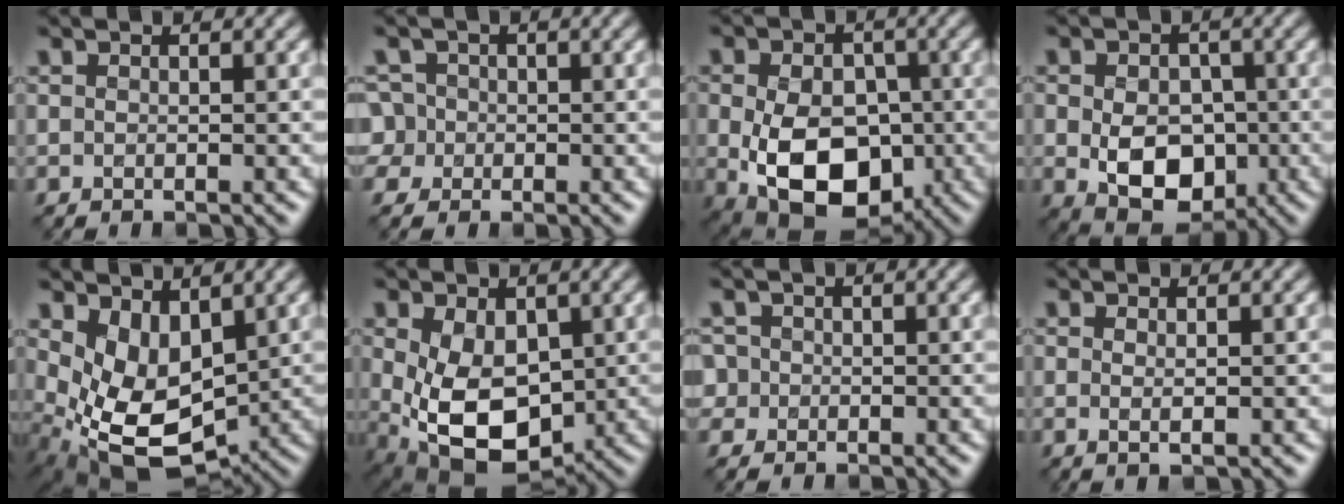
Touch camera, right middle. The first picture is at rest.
{"total": 3.8, "force": [-0.4, 3.6, 1.2], "torque": [-0.013, 0.027, -0.028]}
{"total": 10.6, "force": [-2.0, 7.3, 7.4], "torque": [-0.138, -0.033, -0.030]}
{"total": 7.1, "force": [-1.2, 5.0, 4.9], "torque": [-0.091, -0.016, -0.016]}
{"total": 7.5, "force": [0.6, 4.8, 5.7], "torque": [-0.119, -0.026, 0.024]}
{"total": 8.2, "force": [-0.6, 5.3, 6.2], "torque": [-0.130, -0.021, 0.002]}
{"total": 2.0, "force": [0.2, 2.0, 0.5], "torque": [0.003, 0.013, -0.010]}
{"total": 1.0, "force": [0.0, 0.2, 0.9], "torque": [-0.018, -0.002, 0.000]}